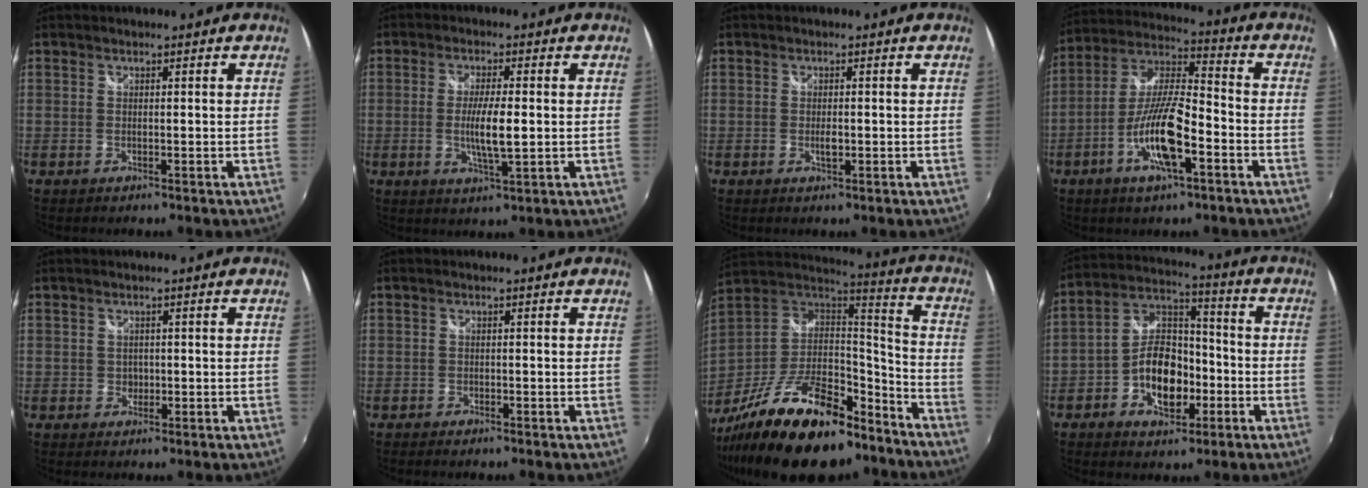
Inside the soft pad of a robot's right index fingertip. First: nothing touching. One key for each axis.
{"total": 6.5, "fx": -0.6, "fy": 1.0, "fz": 6.4, "tx": -0.117, "ty": -0.010, "tz": -0.010}
{"total": 1.7, "fx": -0.4, "fy": 0.8, "fz": 1.4, "tx": -0.025, "ty": -0.003, "tz": -0.007}
{"total": 13.4, "fx": -5.7, "fy": 3.4, "fz": 11.6, "tx": -0.240, "ty": -0.004, "tz": -0.110}
{"total": 1.6, "fx": -0.2, "fy": 1.5, "fz": 0.4, "tx": -0.003, "ty": -0.001, "tz": -0.003}
{"total": 1.7, "fx": -1.4, "fy": 0.6, "fz": 0.6, "tx": -0.016, "ty": -0.009, "tz": -0.025}
{"total": 29.3, "fx": -19.4, "fy": 12.1, "fz": 18.3, "tx": -0.341, "ty": -0.009, "tz": -0.298}
{"total": 11.8, "fx": -4.5, "fy": 7.4, "fz": 8.1, "tx": -0.158, "ty": 0.031, "tz": -0.070}